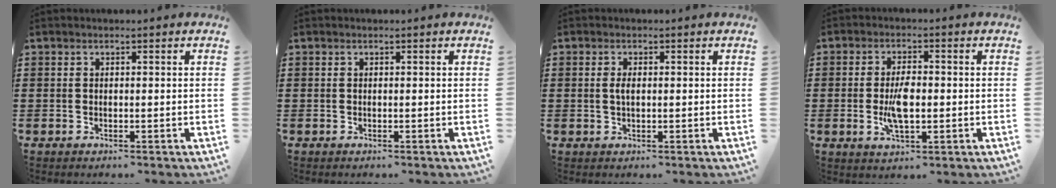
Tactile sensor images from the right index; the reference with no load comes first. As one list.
[{"total": 0.0}, {"total": 1.7, "force": [0.1, 0.7, 1.6], "torque": [-0.032, 0.004, 0.000]}, {"total": 5.5, "force": [-0.6, 2.3, 5.0], "torque": [-0.110, -0.004, -0.017]}]